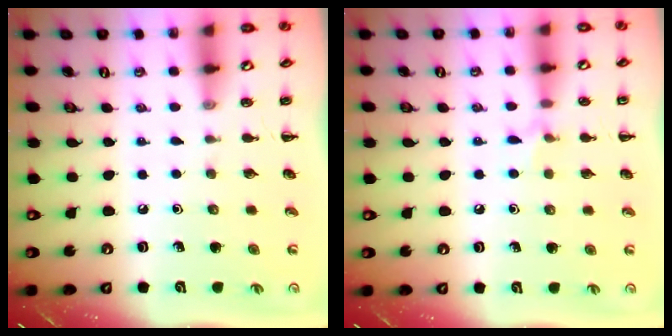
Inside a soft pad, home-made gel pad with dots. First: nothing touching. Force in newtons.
{"total": 5.8, "press": 5.5, "slide": 1.7}